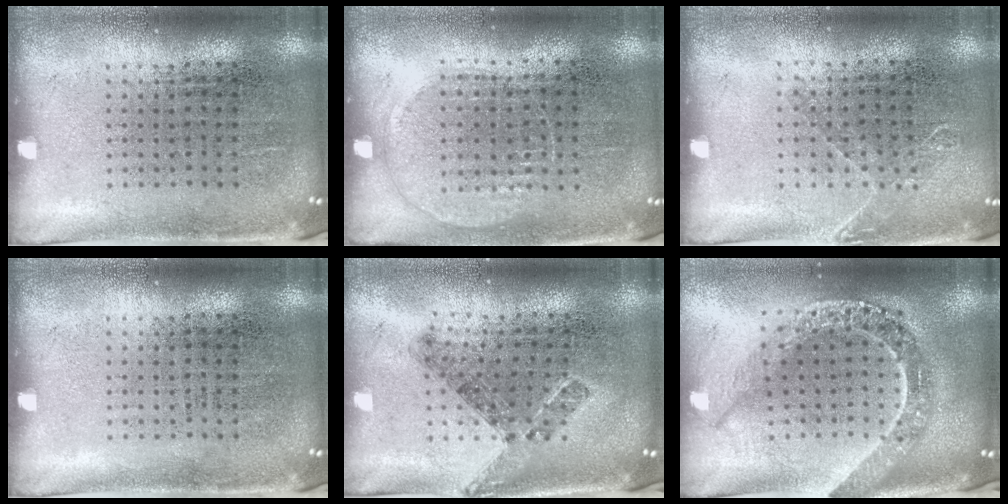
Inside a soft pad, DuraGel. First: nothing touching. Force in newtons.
{"total": 1.0, "press": 0.9, "slide": 0.4}
{"total": 1.0, "press": 0.9, "slide": 0.3}
{"total": 0.0}
{"total": 0.8, "press": 0.7, "slide": 0.4}
{"total": 2.4, "press": 2.0, "slide": 1.3}